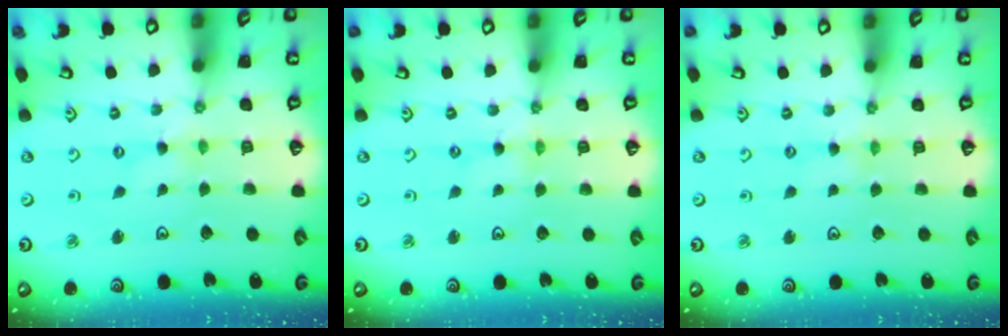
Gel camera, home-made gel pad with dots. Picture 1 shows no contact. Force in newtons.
{"total": 0.0}
{"total": 2.6, "press": 2.5, "slide": 0.4}